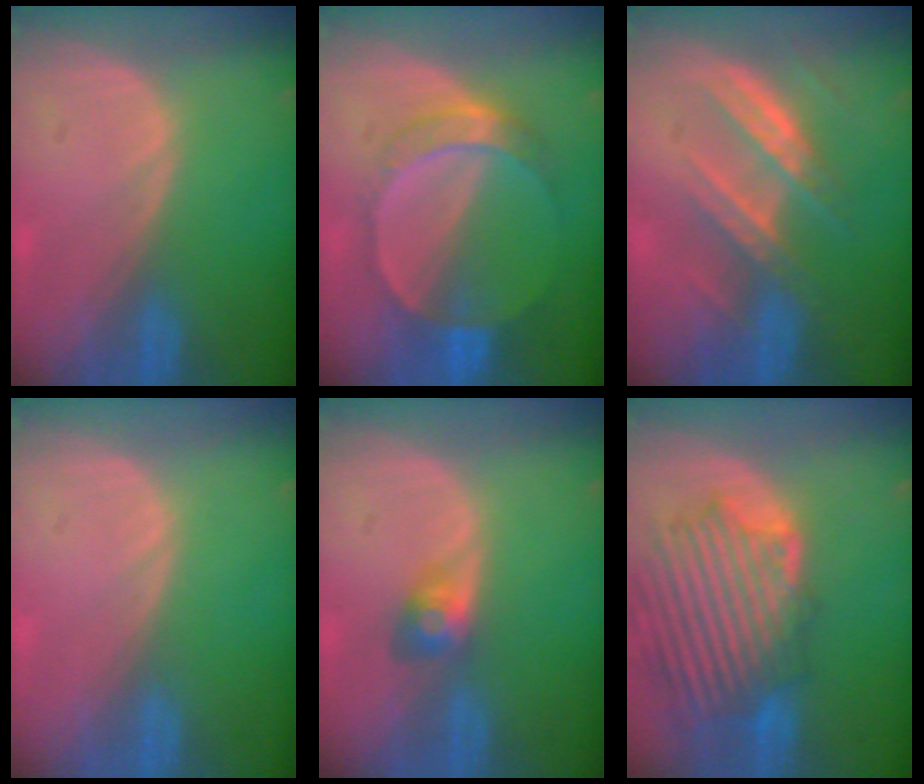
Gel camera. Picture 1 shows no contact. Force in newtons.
{"total": 7.4, "press": 6.4, "slide": 3.8}
{"total": 7.2, "press": 6.8, "slide": 2.2}
{"total": 0.0}
{"total": 3.0, "press": 2.7, "slide": 1.3}
{"total": 12.0, "press": 11.3, "slide": 4.1}